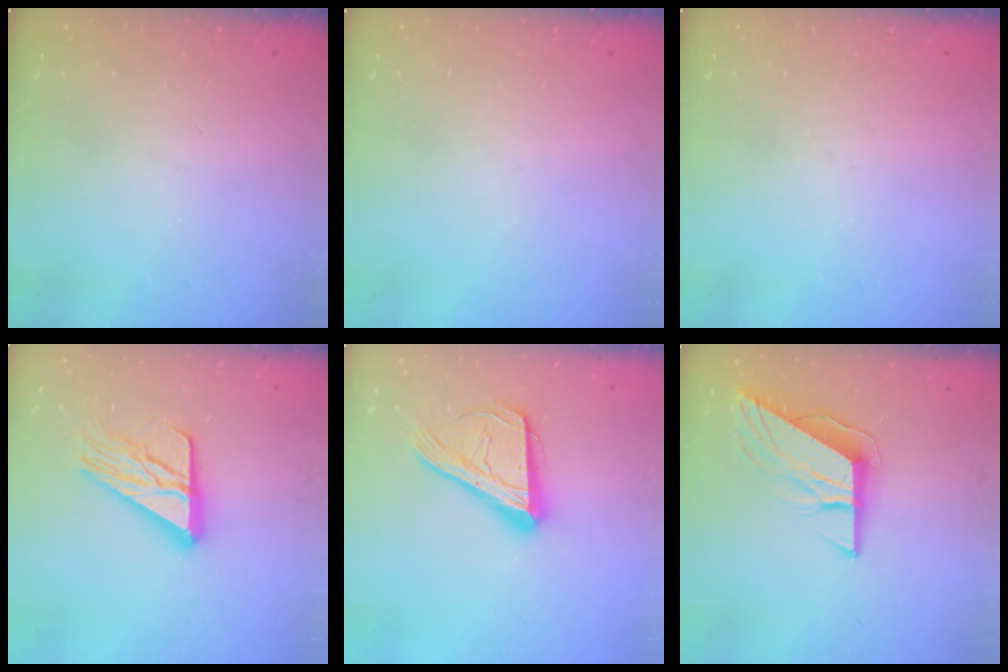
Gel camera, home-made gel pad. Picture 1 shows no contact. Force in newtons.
{"total": 0.0}
{"total": 0.0}
{"total": 16.5, "press": 16.5, "slide": 1.6}
{"total": 17.8, "press": 17.7, "slide": 2.4}
{"total": 9.4, "press": 9.4, "slide": 0.4}